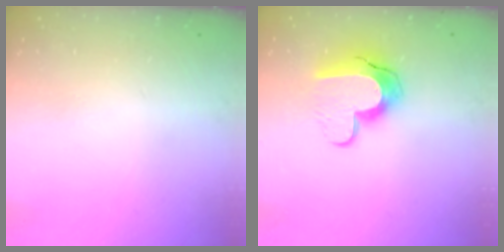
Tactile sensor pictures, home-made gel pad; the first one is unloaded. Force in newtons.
{"total": 12.7, "press": 12.7, "slide": 0.9}